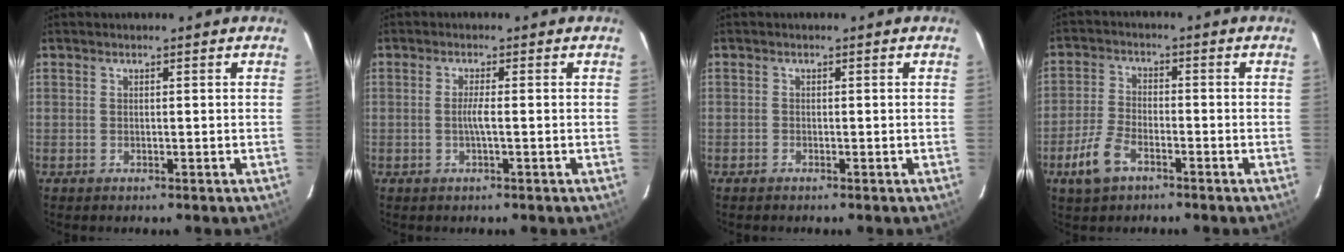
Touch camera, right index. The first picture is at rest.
{"total": 2.1, "force": [-0.5, -0.3, 2.0], "torque": [-0.038, -0.001, -0.011]}
{"total": 0.5, "force": [-0.4, 0.2, 0.0], "torque": [0.000, 0.002, -0.010]}
{"total": 7.3, "force": [-4.2, 3.6, 4.8], "torque": [-0.112, 0.000, -0.081]}